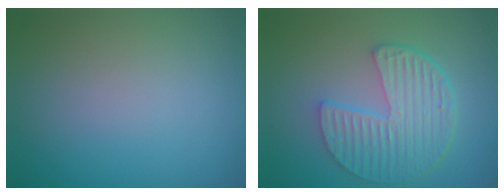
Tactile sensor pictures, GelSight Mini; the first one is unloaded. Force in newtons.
{"total": 6.2, "press": 4.5, "slide": 4.2}